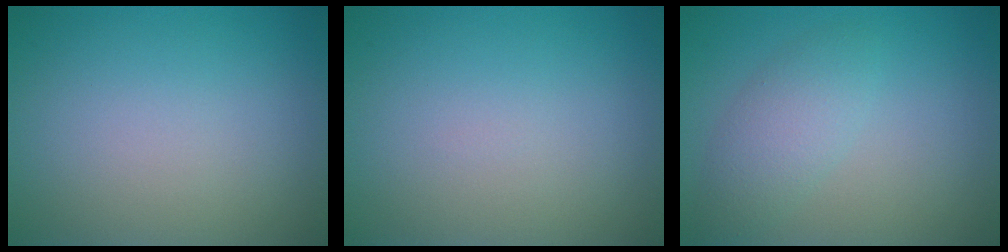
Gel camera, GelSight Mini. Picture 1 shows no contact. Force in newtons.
{"total": 0.0}
{"total": 2.9, "press": 2.9, "slide": 0.2}